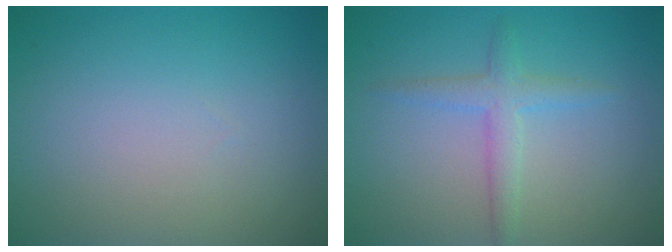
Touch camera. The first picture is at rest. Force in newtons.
{"total": 2.3, "press": 2.3, "slide": 0.2}